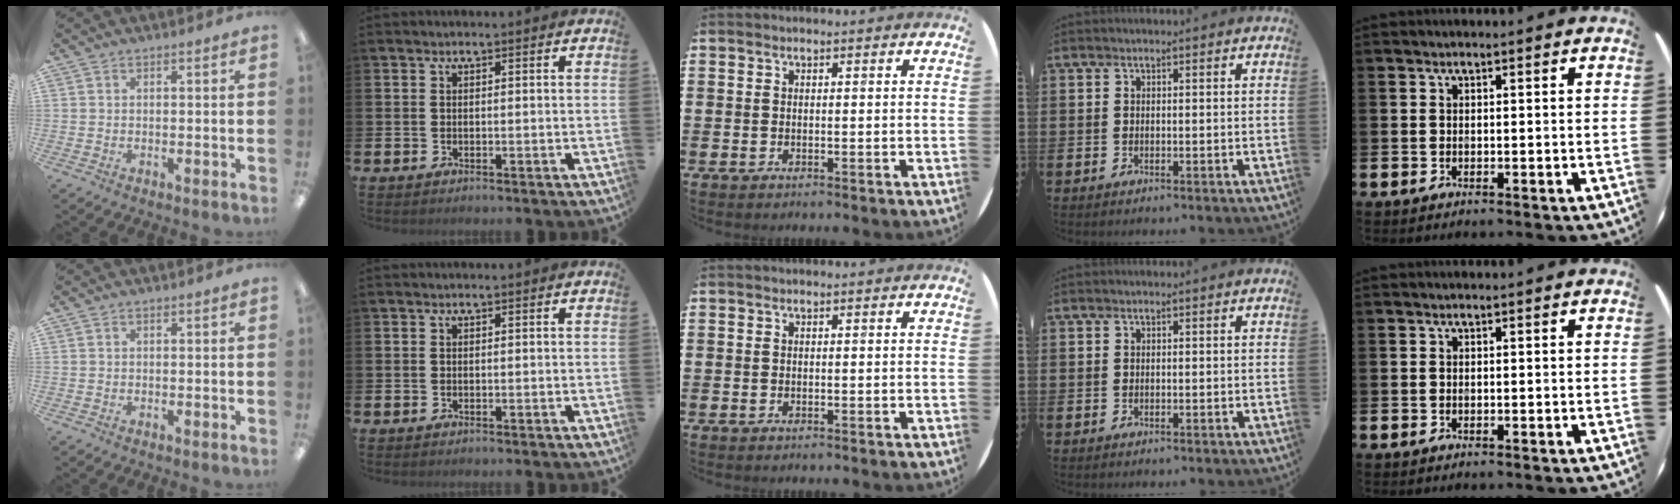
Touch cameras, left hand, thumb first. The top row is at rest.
{}